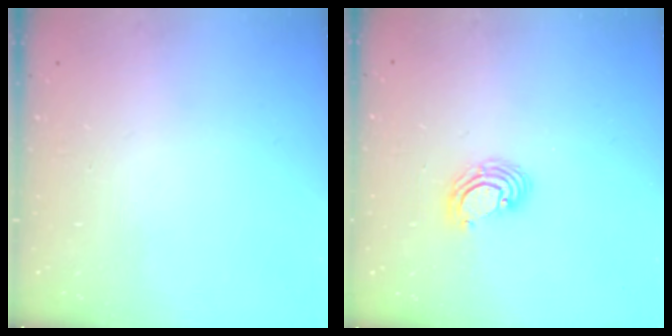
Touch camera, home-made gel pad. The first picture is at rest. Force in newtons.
{"total": 4.5, "press": 4.5, "slide": 0.3}